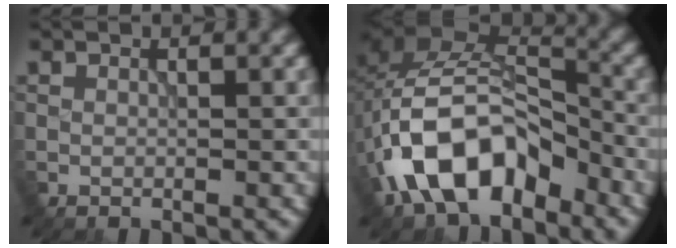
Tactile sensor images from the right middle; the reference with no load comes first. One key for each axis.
{"total": 11.3, "fx": -5.2, "fy": 6.6, "fz": 7.6, "tx": -0.130, "ty": 0.006, "tz": -0.096}